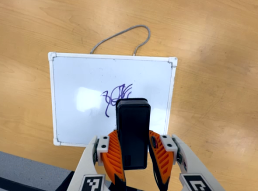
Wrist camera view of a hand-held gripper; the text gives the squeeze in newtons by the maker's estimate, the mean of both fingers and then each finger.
{"total": 7.6, "left": 6.0, "right": 9.1}